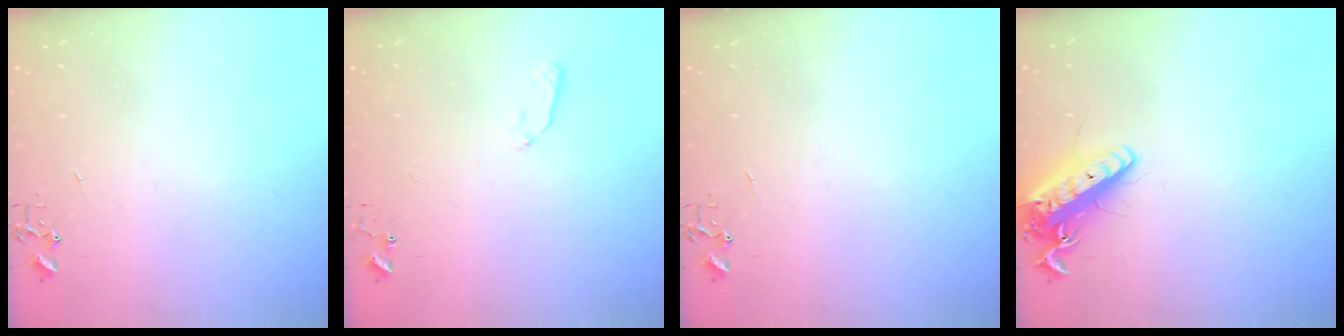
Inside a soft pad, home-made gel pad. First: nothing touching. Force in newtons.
{"total": 5.6, "press": 5.6, "slide": 0.8}
{"total": 0.0}
{"total": 16.0, "press": 15.7, "slide": 3.1}